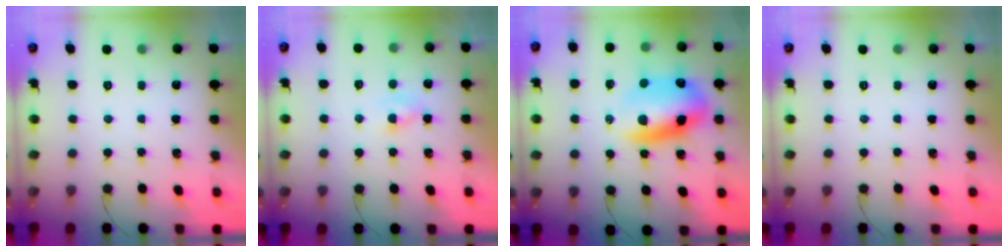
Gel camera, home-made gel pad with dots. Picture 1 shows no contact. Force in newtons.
{"total": 1.6, "press": 1.4, "slide": 0.7}
{"total": 13.7, "press": 13.2, "slide": 3.7}
{"total": 0.0}